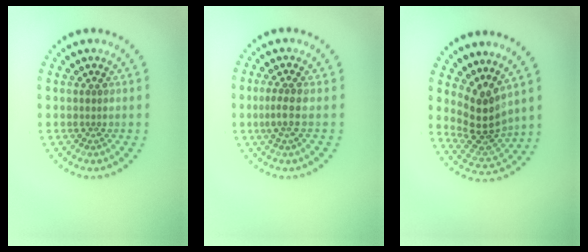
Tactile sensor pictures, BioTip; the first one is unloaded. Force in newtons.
{"total": 1.8, "press": 1.5, "slide": 1.0}
{"total": 3.9, "press": 2.8, "slide": 2.6}